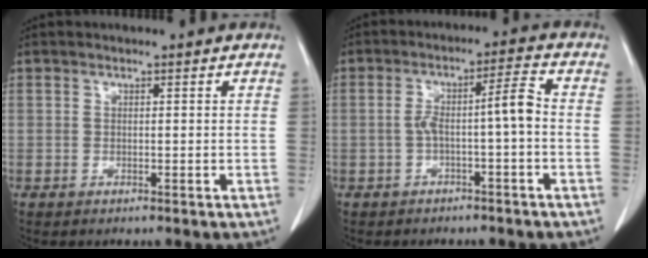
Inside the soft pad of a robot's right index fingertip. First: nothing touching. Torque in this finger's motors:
{"motor_torque": [0.51, -0.30, 0.13, 0.04]}